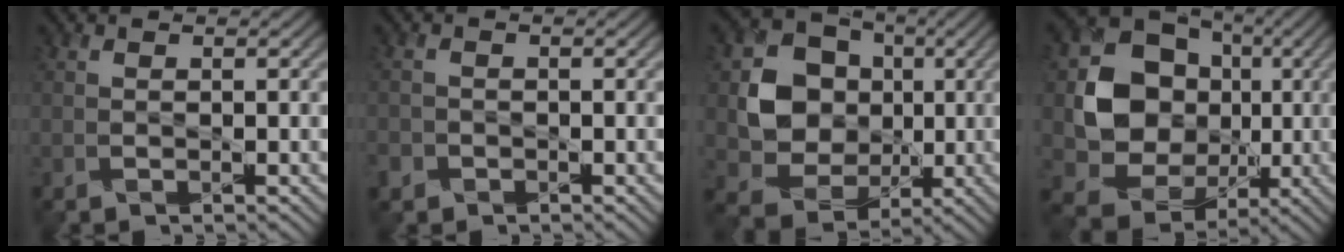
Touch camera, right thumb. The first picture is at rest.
{"total": 1.7, "force": [-1.1, 1.3, 0.3], "torque": [-0.008, -0.006, -0.027]}
{"total": 10.5, "force": [0.8, 9.1, 5.1], "torque": [-0.115, -0.011, 0.009]}
{"total": 13.9, "force": [0.6, 12.0, 6.9], "torque": [-0.154, -0.028, 0.010]}